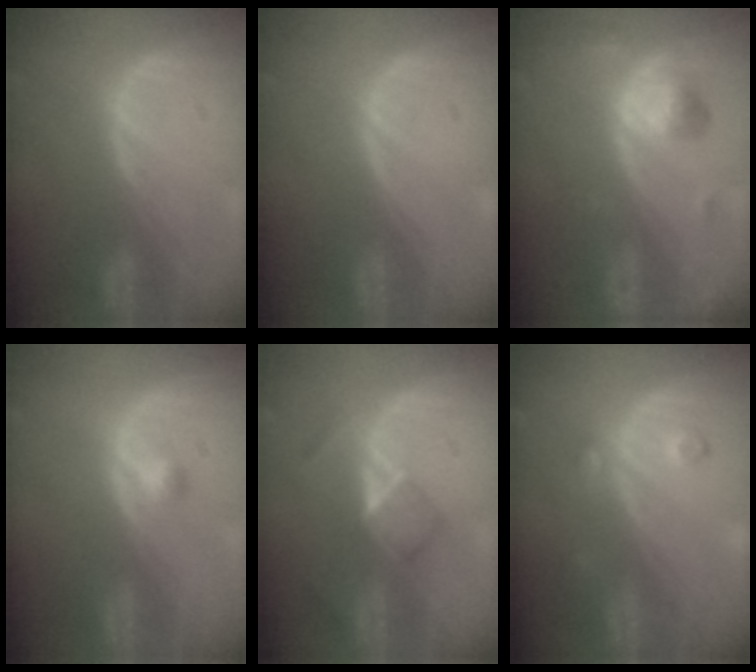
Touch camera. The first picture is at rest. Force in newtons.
{"total": 0.0}
{"total": 4.8, "press": 4.8, "slide": 0.7}
{"total": 1.8, "press": 1.6, "slide": 0.9}
{"total": 5.2, "press": 4.5, "slide": 2.6}
{"total": 2.6, "press": 2.6, "slide": 0.3}